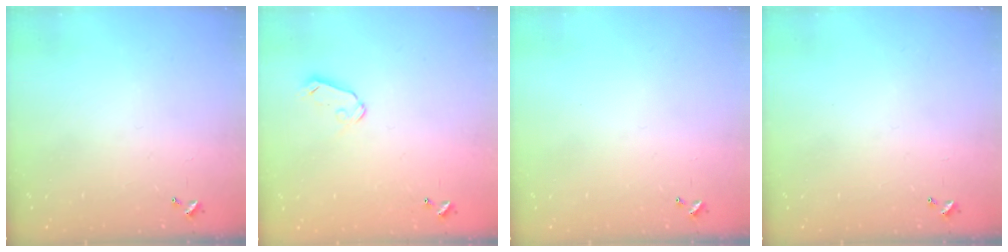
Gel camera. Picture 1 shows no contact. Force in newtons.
{"total": 5.8, "press": 5.8, "slide": 0.5}
{"total": 0.0}
{"total": 0.0}